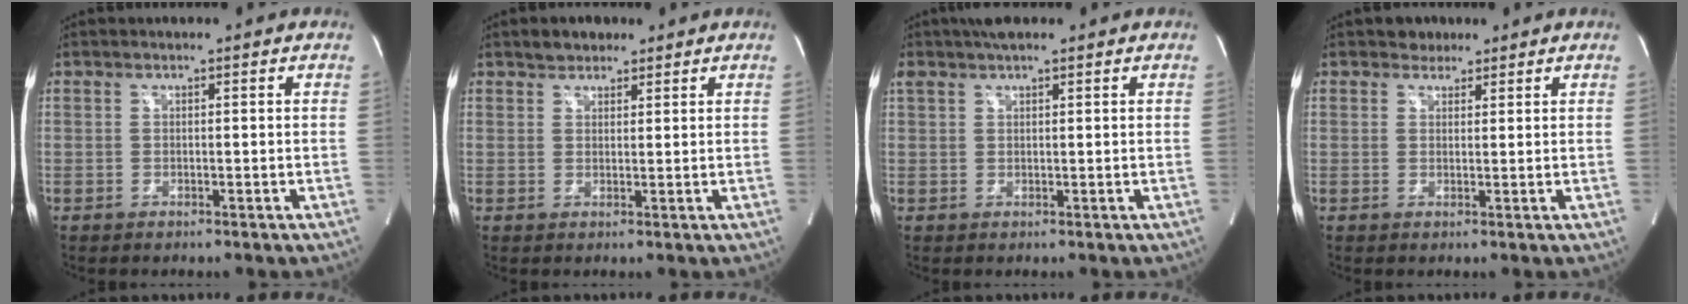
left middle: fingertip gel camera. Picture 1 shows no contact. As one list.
[{"total": 2.9, "force": [2.2, 1.7, 0.7], "torque": [-0.015, 0.008, 0.035]}, {"total": 4.1, "force": [3.2, 0.8, 2.3], "torque": [-0.049, 0.028, 0.059]}, {"total": 2.1, "force": [1.6, 1.4, 0.0], "torque": [-0.001, 0.004, 0.021]}]